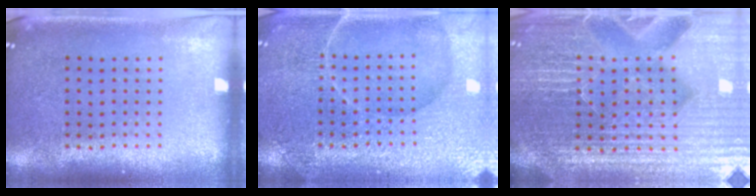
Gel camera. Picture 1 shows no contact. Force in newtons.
{"total": 6.2, "press": 6.1, "slide": 0.8}
{"total": 6.1, "press": 5.5, "slide": 2.7}